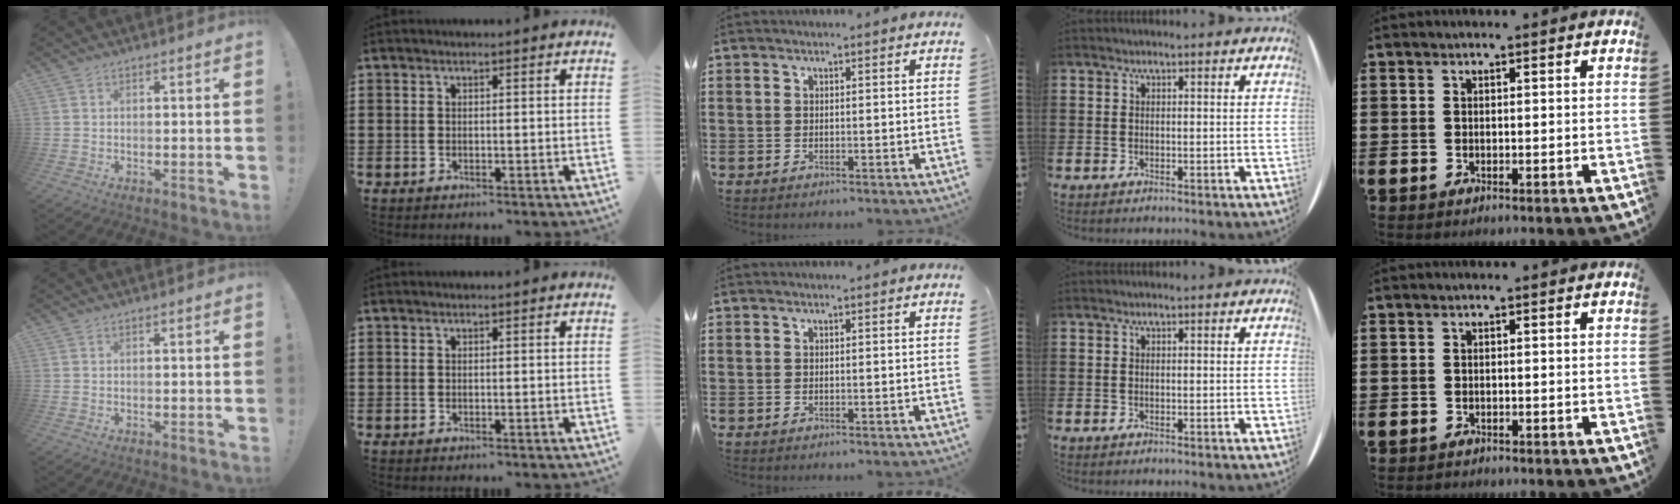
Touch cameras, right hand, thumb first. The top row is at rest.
{}